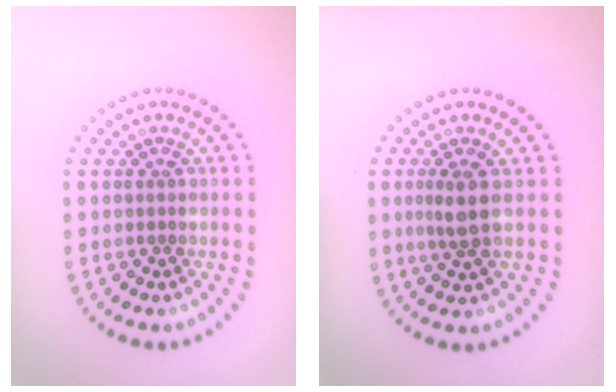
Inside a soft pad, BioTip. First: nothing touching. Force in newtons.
{"total": 2.2, "press": 1.9, "slide": 1.2}